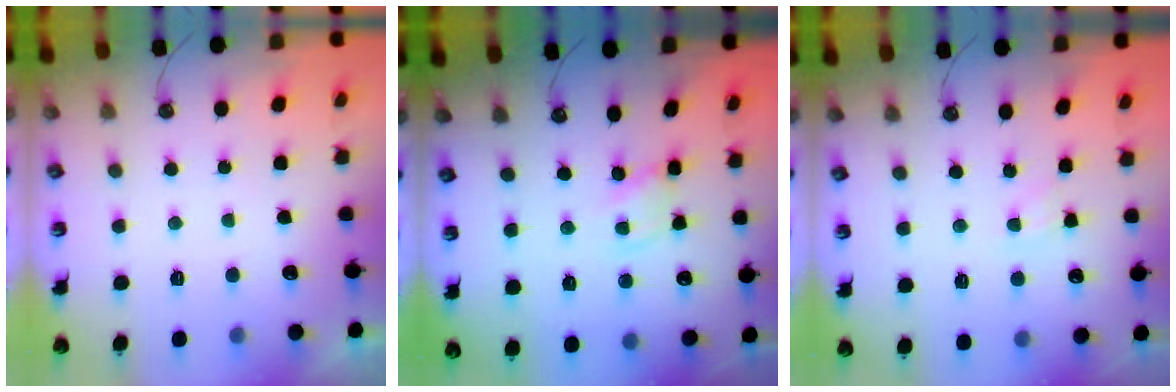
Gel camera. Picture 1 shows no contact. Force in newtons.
{"total": 1.7, "press": 1.7, "slide": 0.1}
{"total": 3.0, "press": 3.0, "slide": 0.5}